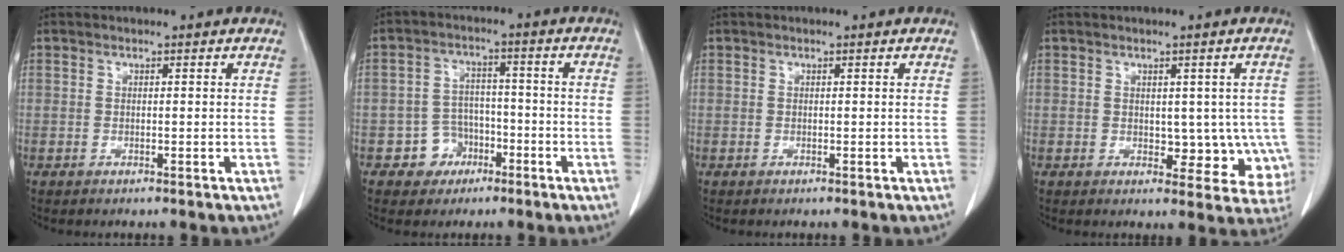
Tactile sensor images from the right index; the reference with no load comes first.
{"total": 5.4, "force": [-2.7, 4.6, 0.7], "torque": [-0.003, 0.016, -0.038]}
{"total": 0.0}
{"total": 6.4, "force": [-0.3, 4.4, 4.6], "torque": [-0.024, 0.010, 0.009]}